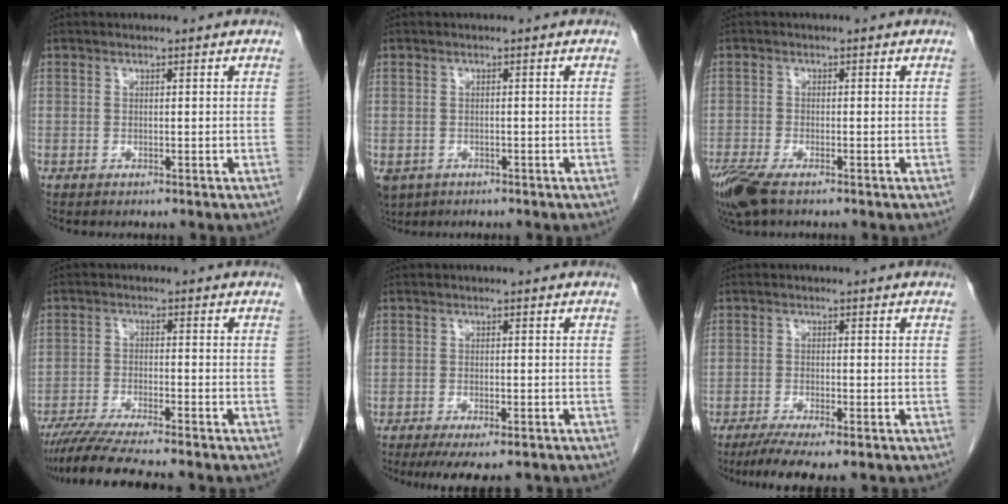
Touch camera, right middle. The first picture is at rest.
{"total": 6.4, "force": [-3.4, 4.9, 2.3], "torque": [-0.060, -0.006, -0.049]}
{"total": 6.0, "force": [-4.1, 1.8, 4.0], "torque": [-0.085, -0.017, -0.076]}
{"total": 10.4, "force": [-9.1, -0.2, 5.1], "torque": [-0.072, -0.025, -0.146]}
{"total": 8.5, "force": [-6.7, 2.2, 4.7], "torque": [-0.061, -0.010, -0.096]}
{"total": 7.8, "force": [-6.2, 0.8, 4.8], "torque": [-0.071, -0.016, -0.096]}